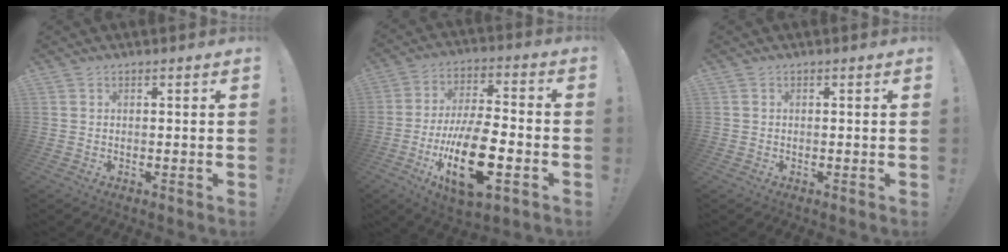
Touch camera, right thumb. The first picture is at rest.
{"total": 19.7, "force": [-7.3, 8.2, 16.4], "torque": [-0.297, 0.030, -0.112]}
{"total": 0.6, "force": [-0.2, 0.6, -0.1], "torque": [-0.006, 0.004, -0.002]}